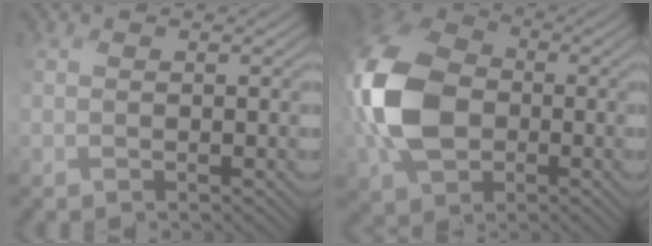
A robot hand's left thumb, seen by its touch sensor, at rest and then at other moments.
{"total": 15.2, "force": [-2.7, 10.9, 10.2], "torque": [-0.278, -0.011, -0.065]}